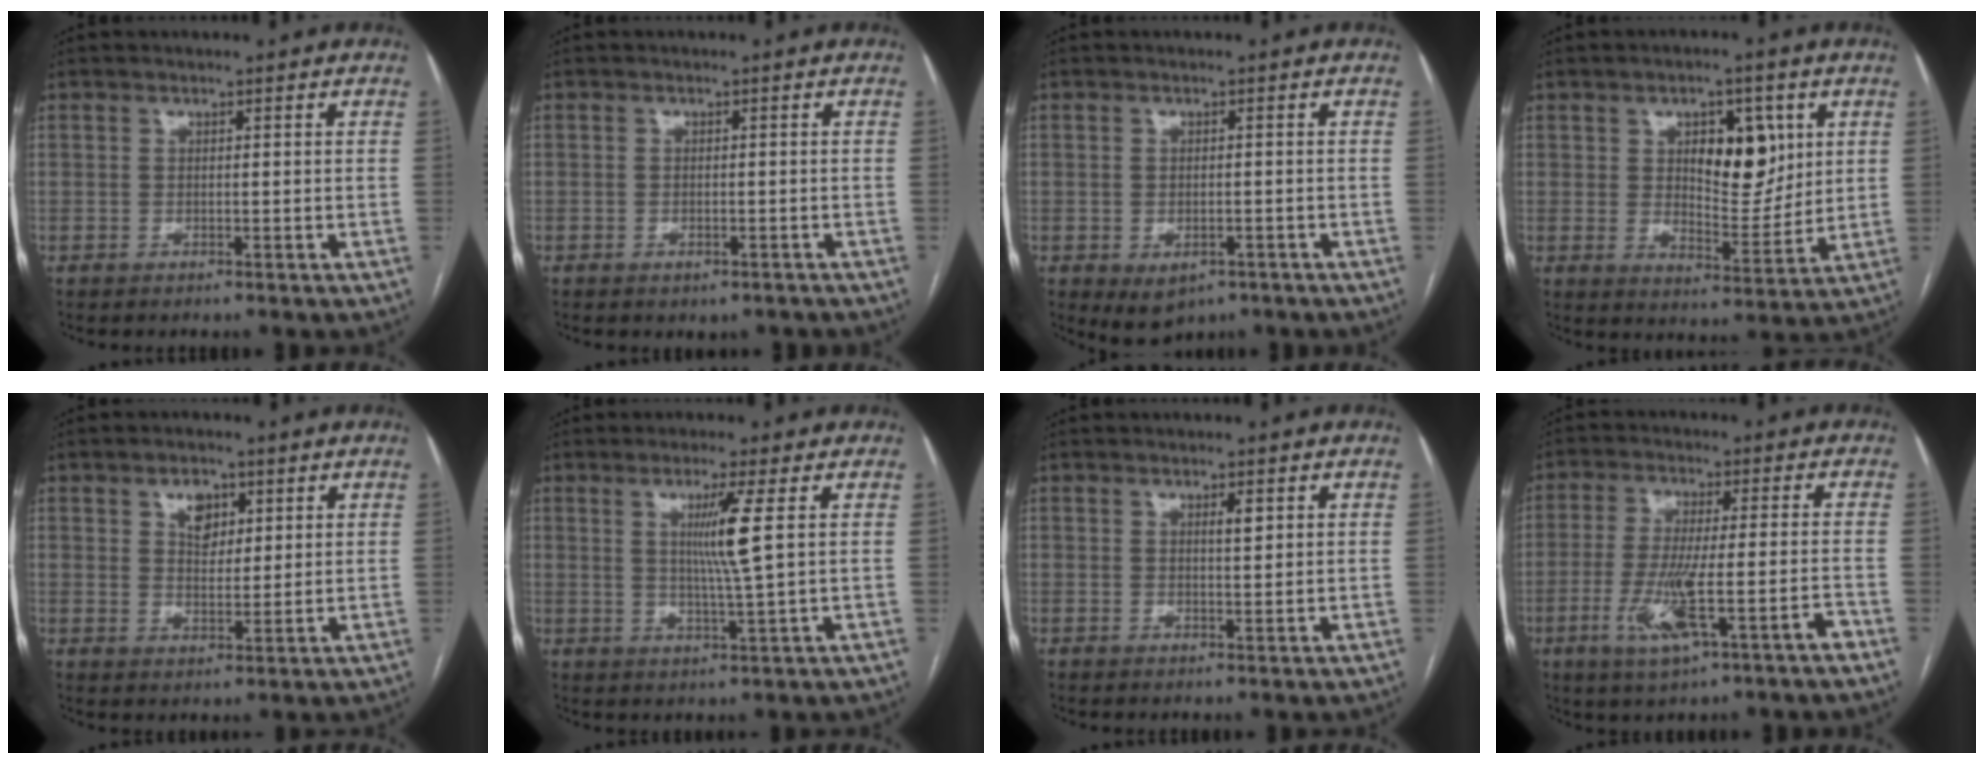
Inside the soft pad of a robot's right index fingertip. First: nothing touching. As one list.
[{"total": 1.8, "force": [-1.2, 1.1, 0.8], "torque": [-0.006, 0.001, -0.009]}, {"total": 4.0, "force": [-1.9, 2.8, 2.2], "torque": [-0.033, -0.005, -0.013]}, {"total": 9.8, "force": [3.4, 4.6, 8.0], "torque": [-0.111, 0.003, 0.057]}, {"total": 4.9, "force": [2.3, 3.0, 3.1], "torque": [-0.052, 0.004, 0.042]}, {"total": 5.9, "force": [1.7, -1.3, 5.5], "torque": [-0.103, -0.011, 0.032]}, {"total": 1.7, "force": [0.9, 0.4, 1.4], "torque": [-0.023, -0.003, 0.013]}, {"total": 10.1, "force": [-4.5, 1.0, 8.9], "torque": [-0.168, -0.008, -0.073]}]